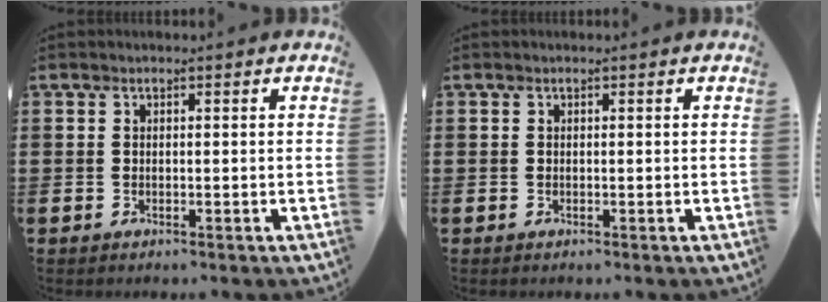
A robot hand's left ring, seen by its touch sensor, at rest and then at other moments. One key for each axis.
{"total": 0.0}